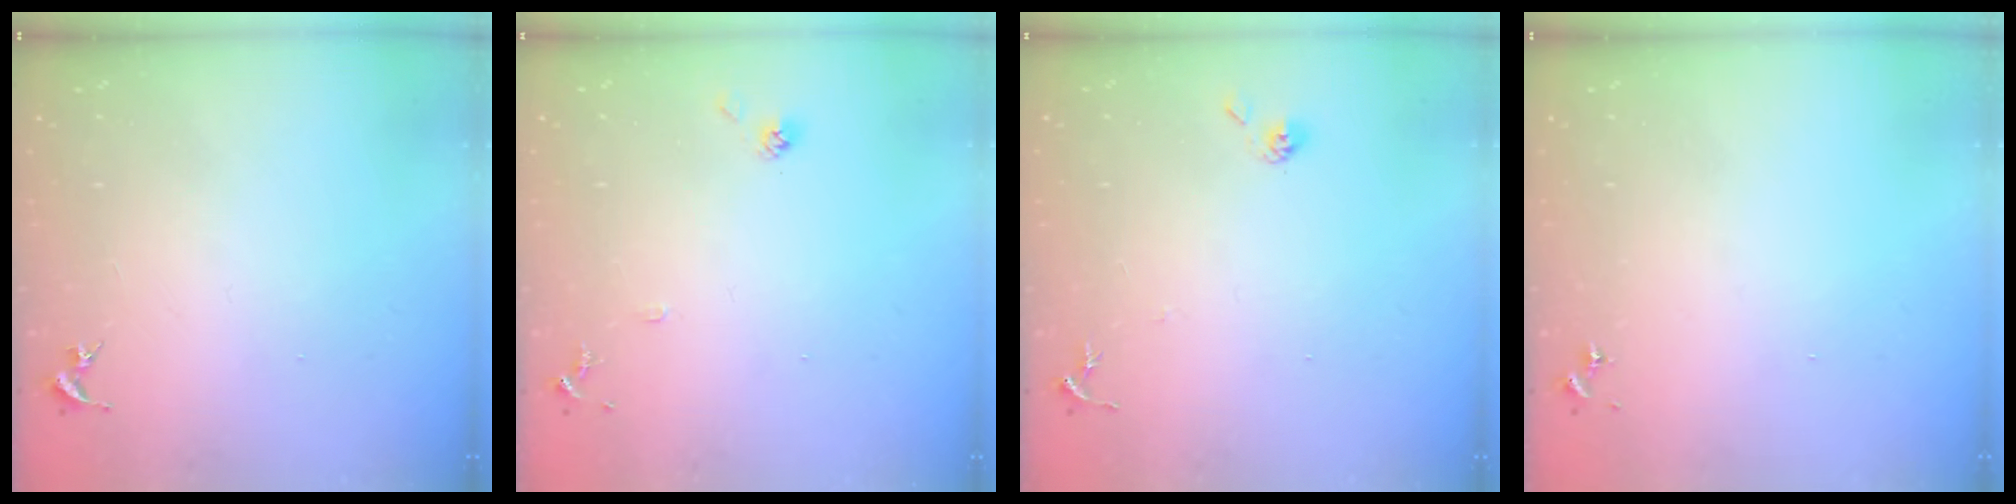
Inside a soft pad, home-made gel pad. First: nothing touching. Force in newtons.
{"total": 7.8, "press": 7.7, "slide": 0.6}
{"total": 5.9, "press": 5.9, "slide": 0.5}
{"total": 0.0}